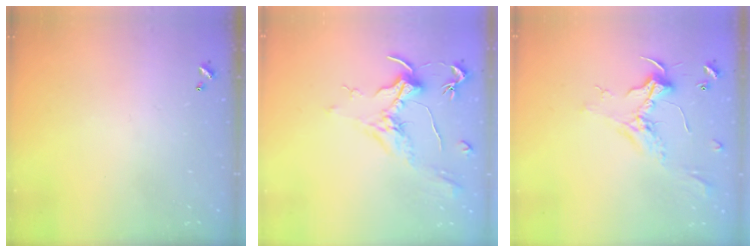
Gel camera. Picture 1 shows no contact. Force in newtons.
{"total": 2.0, "press": 1.8, "slide": 0.8}
{"total": 2.4, "press": 2.3, "slide": 0.8}